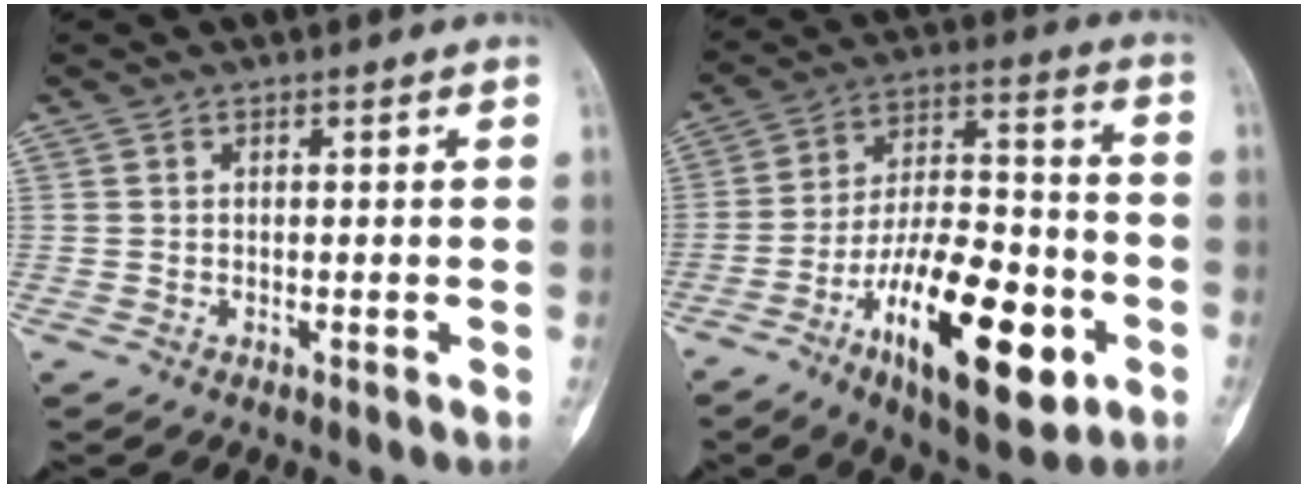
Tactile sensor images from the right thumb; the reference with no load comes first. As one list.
[{"total": 22.8, "force": [-9.2, 9.0, 18.8], "torque": [-0.297, 0.047, -0.145]}]